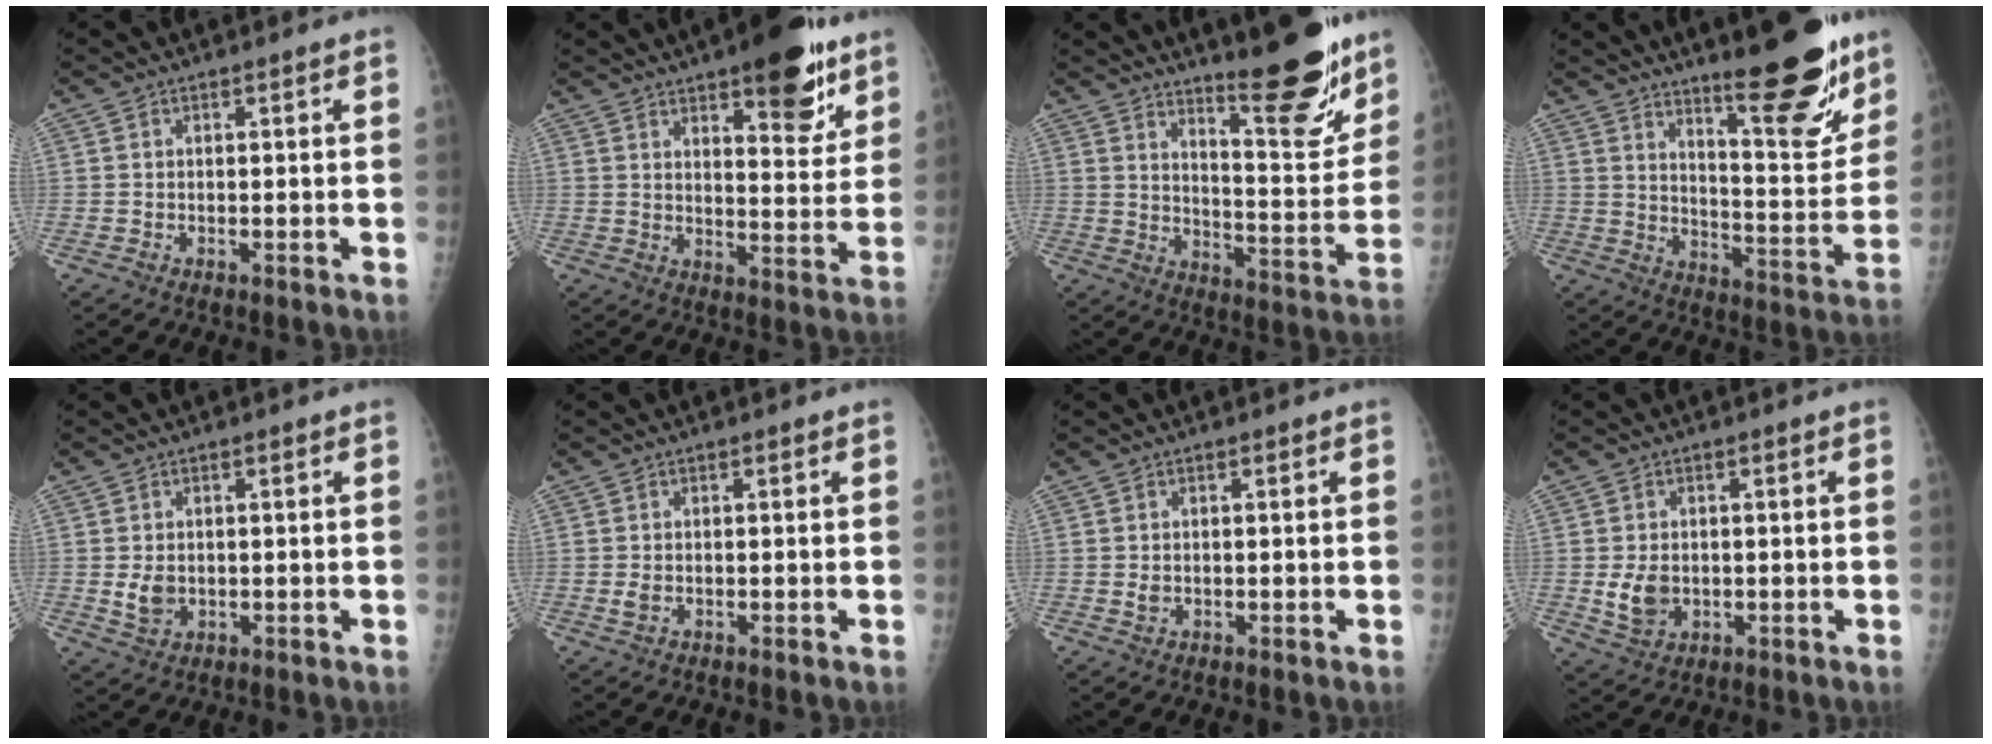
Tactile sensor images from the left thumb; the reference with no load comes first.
{"total": 14.5, "force": [8.9, 5.1, 10.3], "torque": [-0.099, -0.049, 0.123]}
{"total": 15.7, "force": [11.8, 3.2, 9.9], "torque": [-0.104, -0.099, 0.185]}
{"total": 17.2, "force": [11.9, 3.8, 11.8], "torque": [-0.127, -0.092, 0.187]}
{"total": 3.8, "force": [-0.1, 2.9, 2.4], "torque": [-0.034, -0.006, 0.006]}
{"total": 1.6, "force": [0.0, 1.1, 1.2], "torque": [-0.025, -0.002, -0.002]}
{"total": 1.5, "force": [0.1, 1.1, 0.9], "torque": [-0.011, -0.001, 0.004]}
{"total": 5.5, "force": [-0.4, 4.2, 3.5], "torque": [-0.050, -0.006, 0.003]}